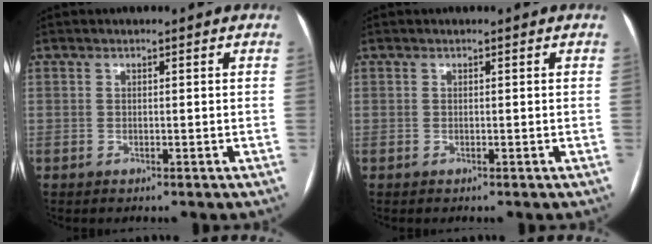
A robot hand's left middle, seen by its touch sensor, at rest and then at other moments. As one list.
[{"total": 0.0}]